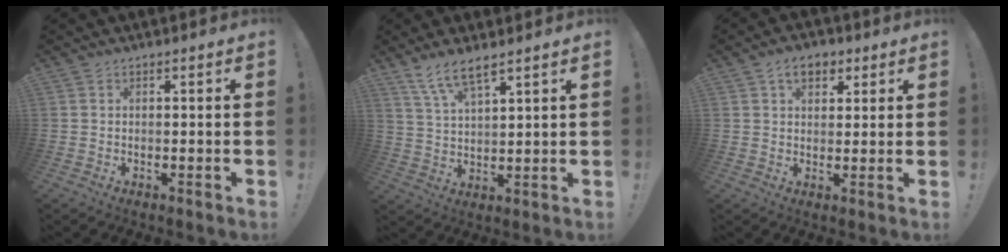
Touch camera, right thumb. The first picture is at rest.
{"total": 7.3, "force": [5.7, 1.6, 4.3], "torque": [-0.085, -0.025, 0.106]}
{"total": 7.0, "force": [3.2, 4.7, 4.0], "torque": [-0.045, -0.001, 0.057]}